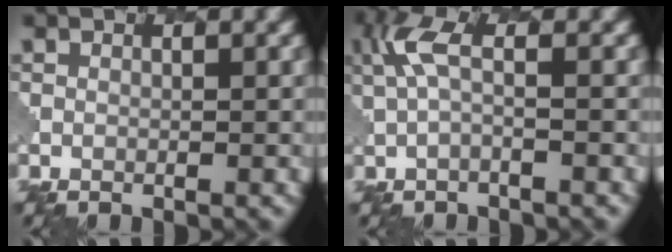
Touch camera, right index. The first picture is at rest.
{"total": 2.7, "force": [0.7, 0.6, 2.5], "torque": [-0.060, 0.003, 0.012]}